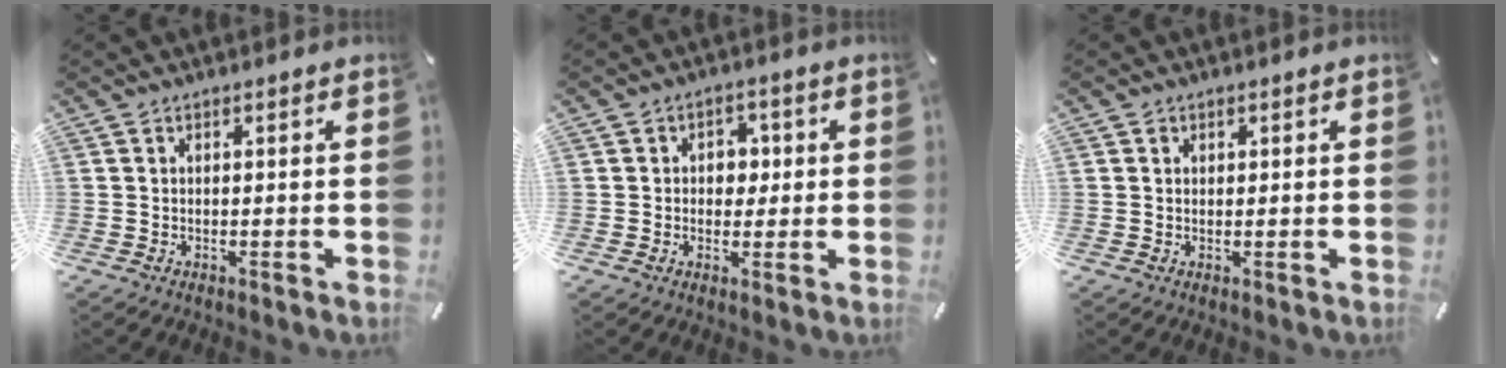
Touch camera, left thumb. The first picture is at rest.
{"total": 4.5, "force": [0.0, 3.8, 2.5], "torque": [-0.030, 0.001, -0.009]}
{"total": 0.8, "force": [0.3, 0.7, 0.1], "torque": [0.006, 0.000, 0.003]}